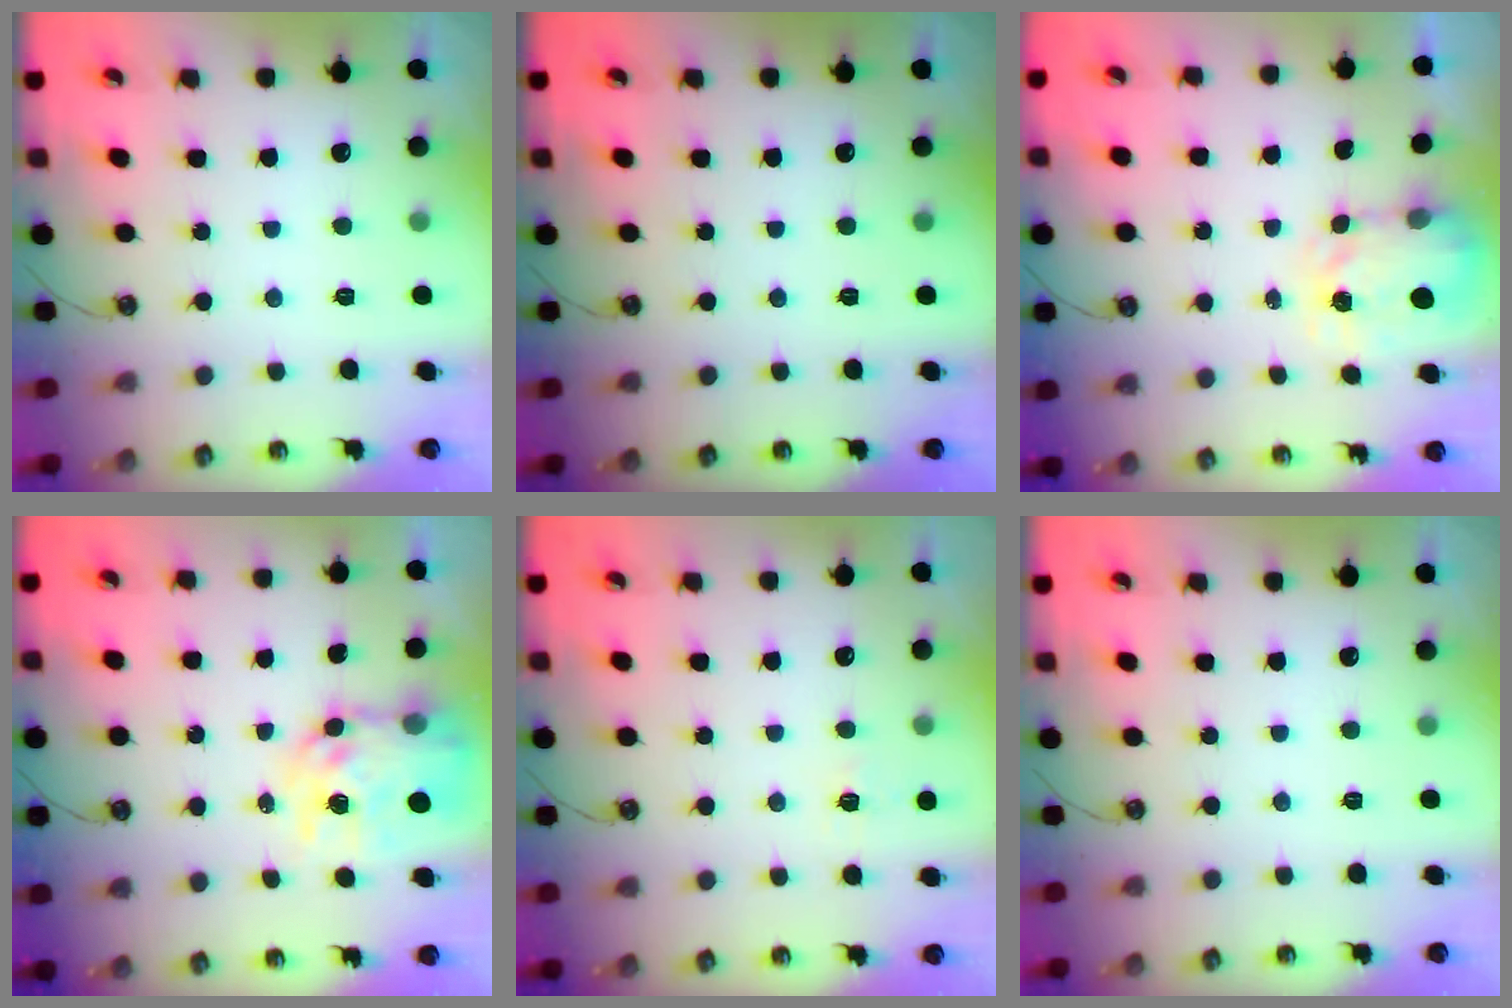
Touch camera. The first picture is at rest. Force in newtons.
{"total": 0.0}
{"total": 3.7, "press": 3.7, "slide": 0.5}
{"total": 12.3, "press": 12.3, "slide": 1.0}
{"total": 4.3, "press": 4.3, "slide": 0.6}
{"total": 0.0}